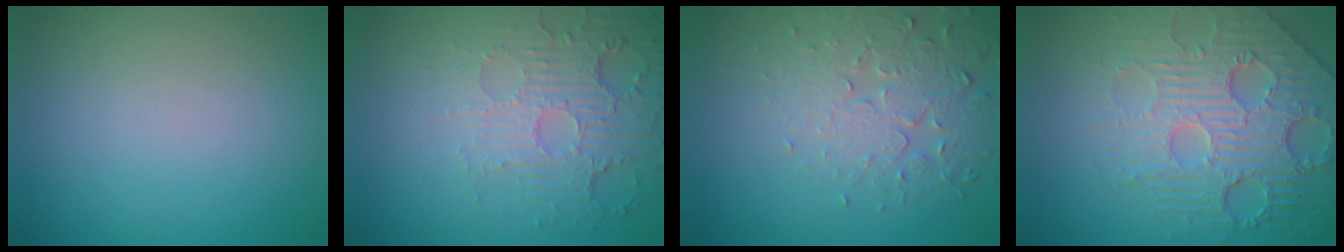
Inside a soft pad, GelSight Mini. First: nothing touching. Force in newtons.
{"total": 5.6, "press": 3.5, "slide": 4.3}
{"total": 4.1, "press": 3.9, "slide": 1.2}
{"total": 7.6, "press": 5.6, "slide": 5.2}